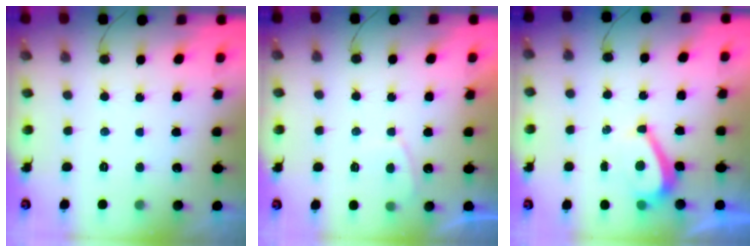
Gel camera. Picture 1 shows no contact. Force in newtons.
{"total": 1.5, "press": 1.3, "slide": 0.6}
{"total": 5.1, "press": 5.1, "slide": 0.6}